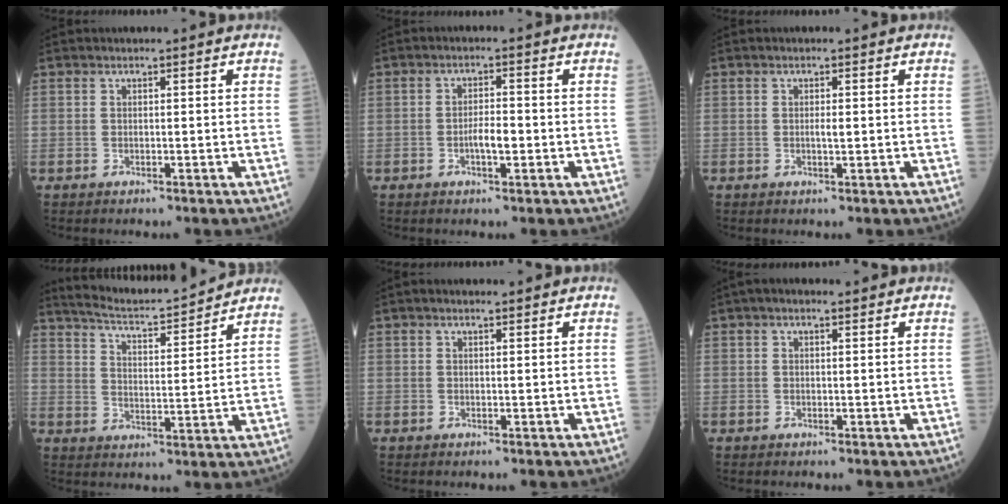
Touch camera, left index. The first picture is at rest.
{"total": 3.1, "force": [-0.9, 0.8, 2.8], "torque": [-0.050, 0.004, -0.016]}
{"total": 1.1, "force": [0.1, 0.2, 1.1], "torque": [-0.021, 0.000, 0.001]}
{"total": 14.7, "force": [13.8, 1.1, 4.8], "torque": [-0.088, 0.008, 0.209]}
{"total": 1.3, "force": [1.0, 0.3, 0.8], "torque": [-0.020, 0.009, 0.014]}
{"total": 1.7, "force": [1.1, 0.6, 1.2], "torque": [-0.027, 0.014, 0.014]}